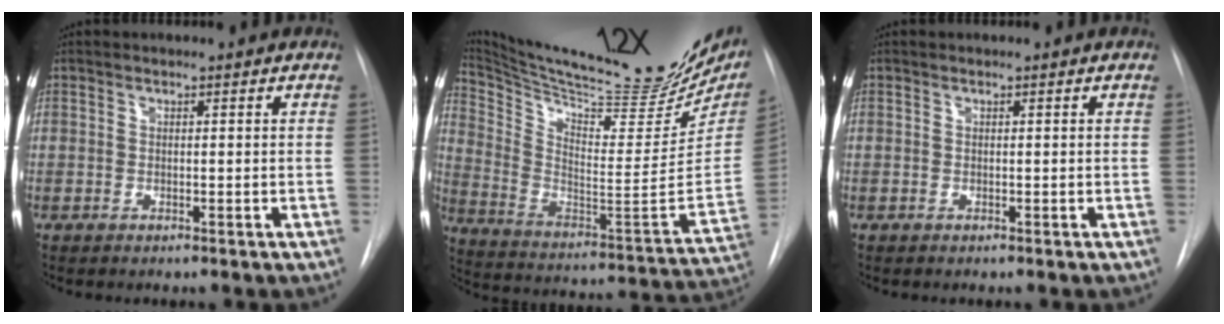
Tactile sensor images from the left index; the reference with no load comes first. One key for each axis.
{"total": 31.9, "fx": 26.6, "fy": 5.6, "fz": 16.6, "tx": -0.263, "ty": -0.067, "tz": 0.373}
{"total": 0.0}